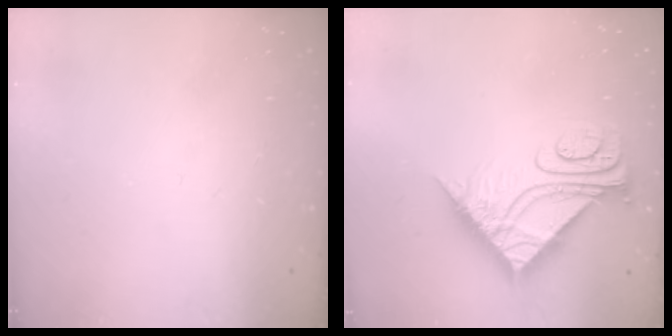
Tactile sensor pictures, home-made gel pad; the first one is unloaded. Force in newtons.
{"total": 9.9, "press": 9.9, "slide": 0.9}